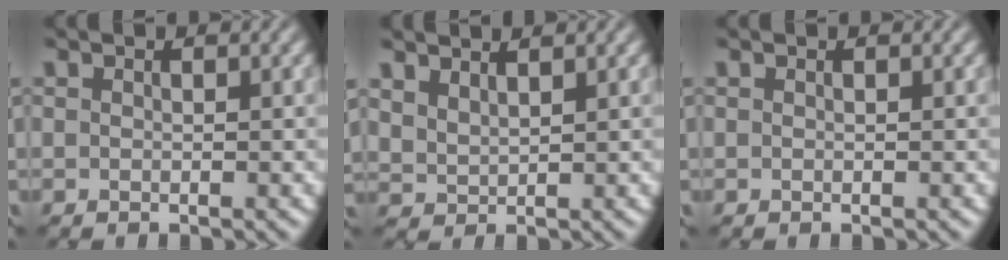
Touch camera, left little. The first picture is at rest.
{"total": 2.0, "force": [1.7, 0.6, 0.8], "torque": [-0.021, 0.005, 0.038]}
{"total": 0.0}